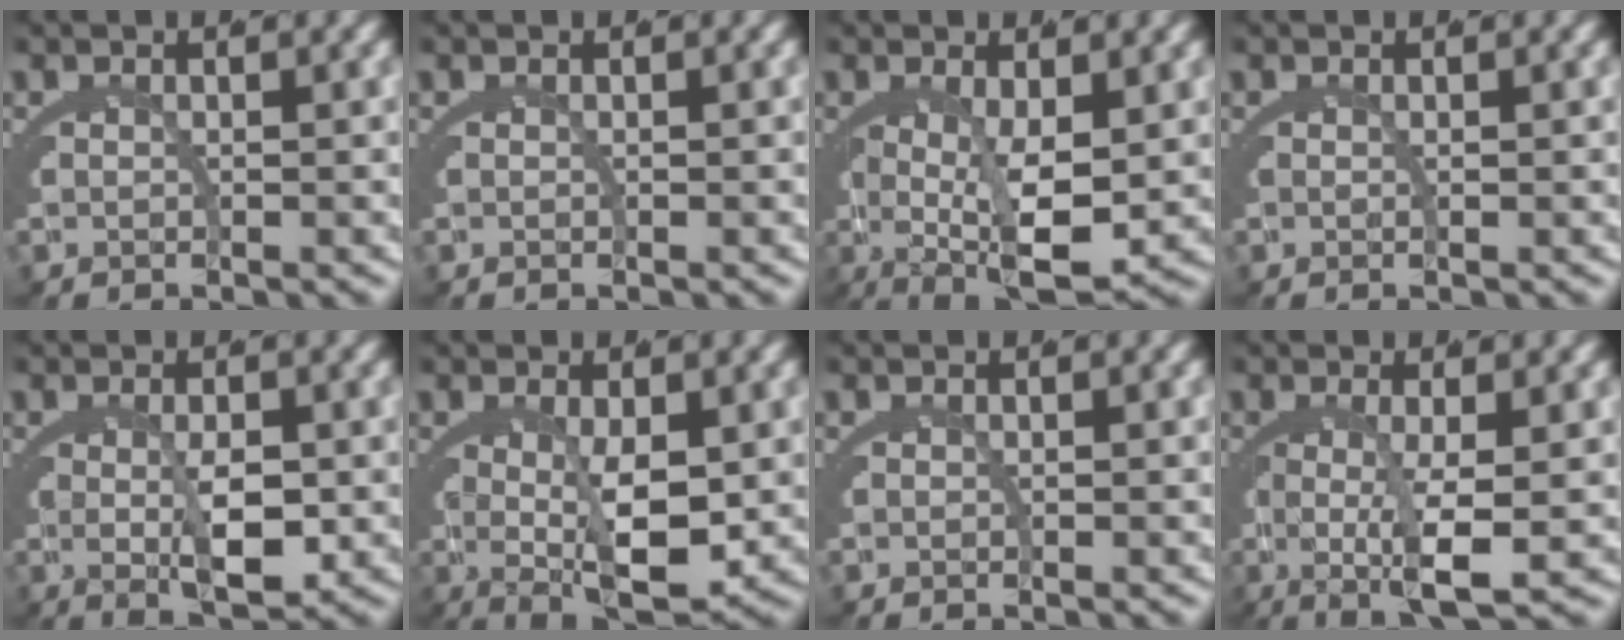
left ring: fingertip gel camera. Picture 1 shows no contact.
{"total": 0.0}
{"total": 7.1, "force": [-1.5, 2.4, 6.5], "torque": [-0.103, -0.033, -0.003]}
{"total": 1.1, "force": [0.2, 0.9, 0.7], "torque": [-0.022, -0.002, 0.004]}
{"total": 4.3, "force": [-0.2, 1.0, 4.2], "torque": [-0.062, -0.019, 0.009]}
{"total": 6.4, "force": [-0.8, 1.8, 6.1], "torque": [-0.089, -0.026, 0.005]}
{"total": 0.0}
{"total": 5.7, "force": [-0.5, 1.3, 5.6], "torque": [-0.094, -0.015, 0.004]}